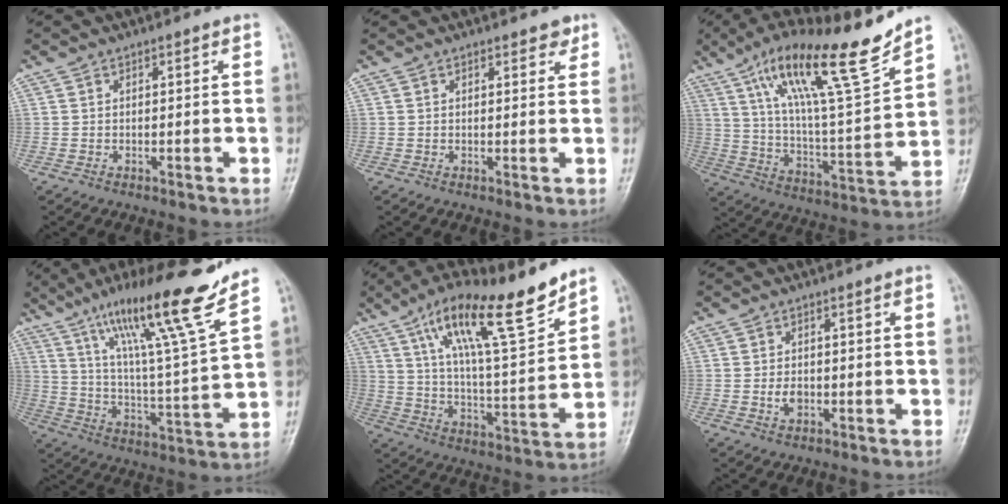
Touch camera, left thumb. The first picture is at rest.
{"total": 1.9, "force": [1.4, 0.9, 0.9], "torque": [0.004, -0.006, 0.014]}
{"total": 21.0, "force": [13.9, 3.2, 15.4], "torque": [-0.235, -0.059, 0.241]}
{"total": 20.1, "force": [13.7, 0.5, 14.7], "torque": [-0.223, -0.068, 0.228]}
{"total": 19.2, "force": [12.2, 3.9, 14.2], "torque": [-0.217, -0.054, 0.213]}
{"total": 2.5, "force": [-0.5, 1.7, 1.8], "torque": [-0.028, 0.002, -0.008]}